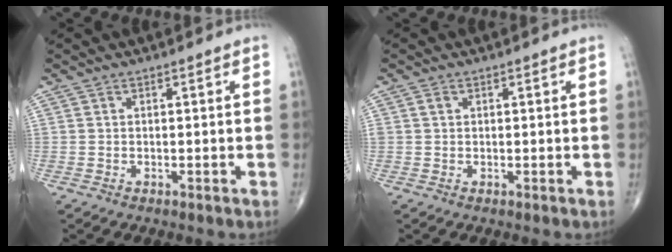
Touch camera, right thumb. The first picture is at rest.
{"total": 0.9, "force": [0.3, 0.8, 0.5], "torque": [-0.007, 0.003, 0.006]}